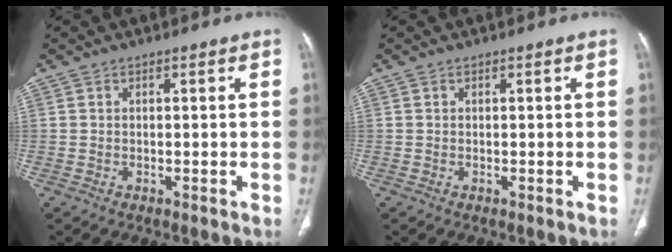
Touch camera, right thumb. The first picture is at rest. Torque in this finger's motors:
{"motor_torque": [0.50, 0.36, -0.25, 0.04, -0.02]}